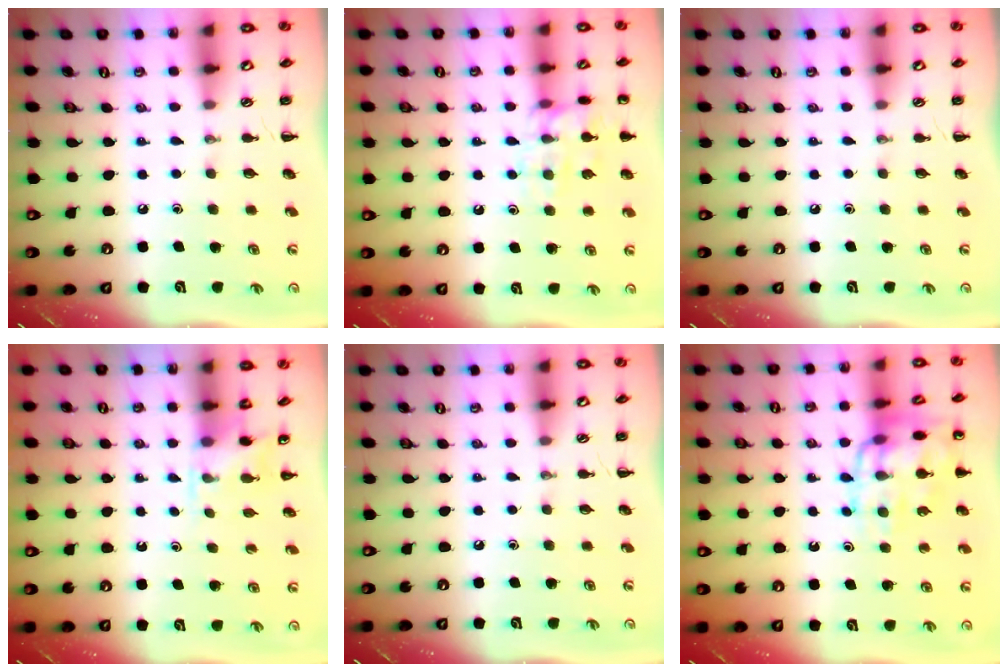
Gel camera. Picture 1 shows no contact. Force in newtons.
{"total": 12.8, "press": 12.8, "slide": 0.7}
{"total": 0.0}
{"total": 5.1, "press": 4.9, "slide": 1.5}
{"total": 0.0}
{"total": 15.0, "press": 14.9, "slide": 1.6}